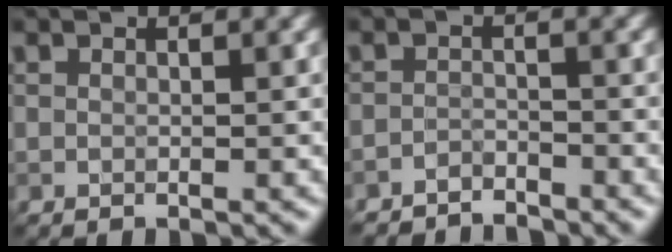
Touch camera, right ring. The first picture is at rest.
{"total": 2.8, "force": [-2.7, 0.5, 0.3], "torque": [-0.002, -0.003, -0.053]}